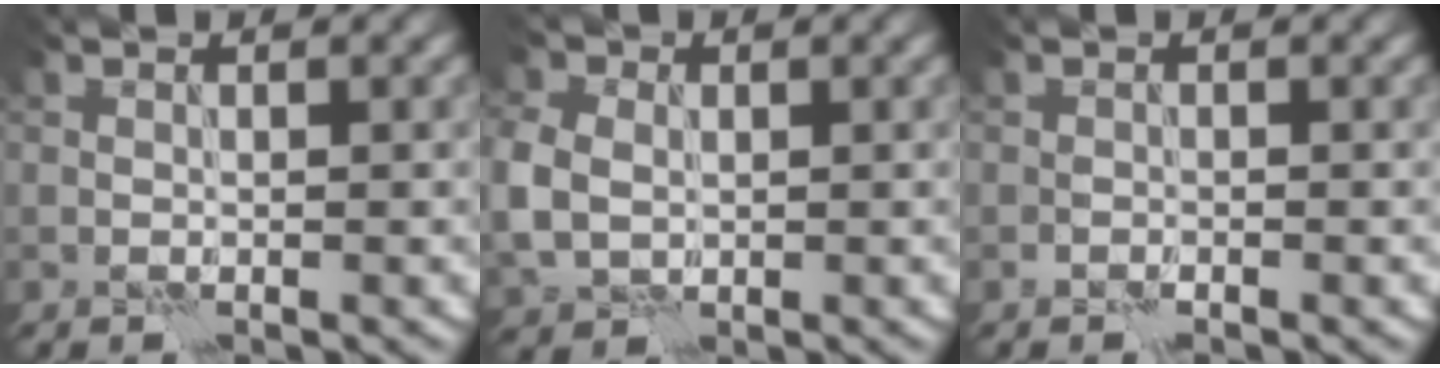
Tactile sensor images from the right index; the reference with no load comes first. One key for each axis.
{"total": 5.0, "fx": 0.0, "fy": 4.0, "fz": 3.0, "tx": -0.086, "ty": 0.003, "tz": 0.001}
{"total": 0.0}